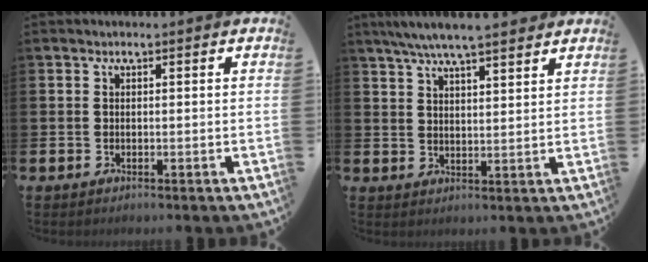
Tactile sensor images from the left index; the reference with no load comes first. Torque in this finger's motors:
{"motor_torque": [0.31, -0.73, 1.05, 0.21]}